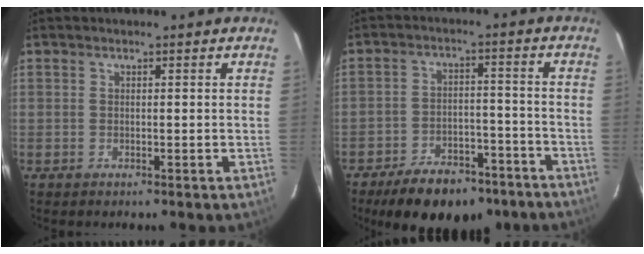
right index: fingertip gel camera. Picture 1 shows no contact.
{"total": 15.8, "force": [-11.9, 7.2, 7.3], "torque": [-0.147, 0.009, -0.157]}